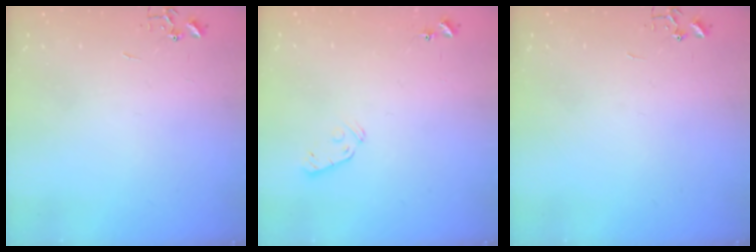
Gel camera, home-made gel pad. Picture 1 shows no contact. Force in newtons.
{"total": 5.3, "press": 5.3, "slide": 0.7}
{"total": 0.0}